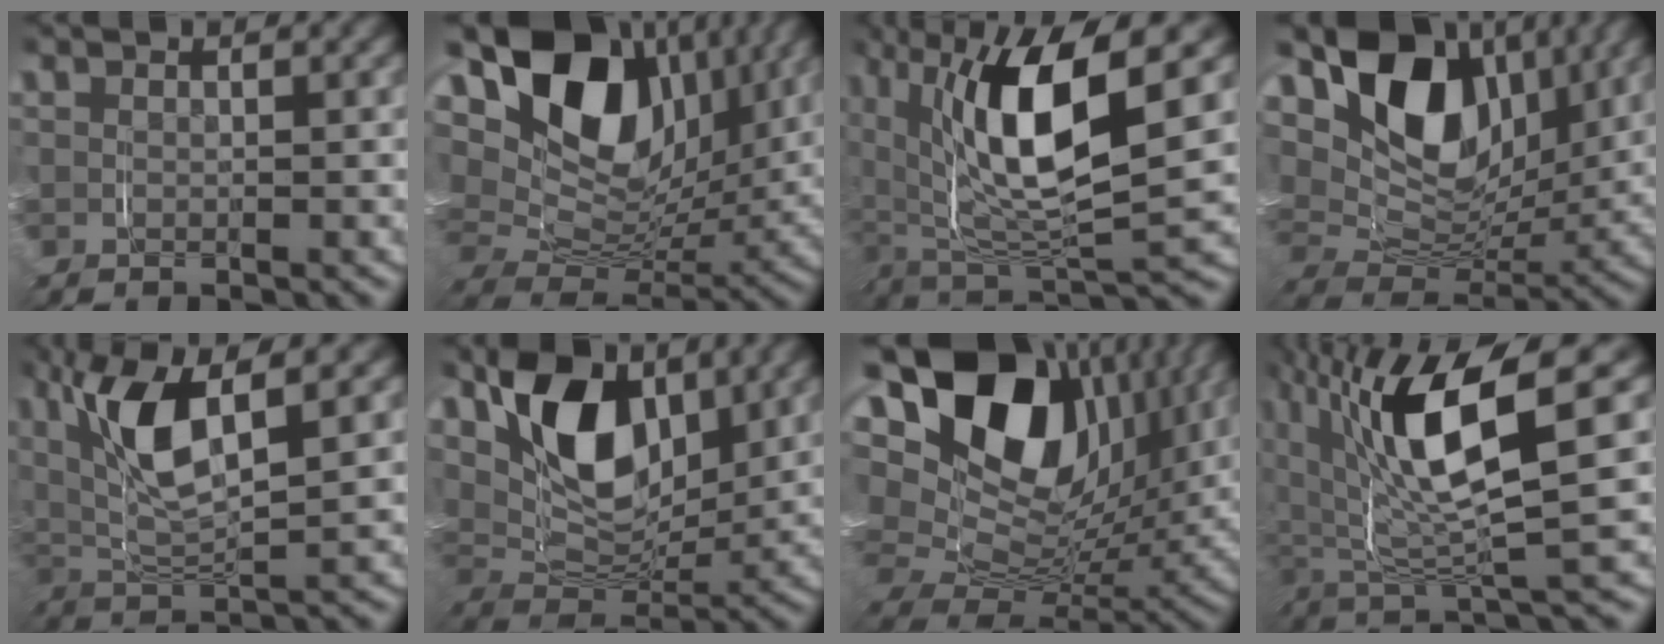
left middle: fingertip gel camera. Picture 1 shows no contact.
{"total": 17.9, "force": [4.0, 11.9, 12.7], "torque": [-0.219, -0.006, 0.056]}
{"total": 11.5, "force": [2.2, 4.7, 10.2], "torque": [-0.194, -0.002, 0.038]}
{"total": 15.1, "force": [4.2, 9.9, 10.6], "torque": [-0.197, -0.007, 0.058]}
{"total": 7.2, "force": [2.7, 2.6, 6.1], "torque": [-0.136, 0.003, 0.044]}
{"total": 11.0, "force": [3.7, 6.7, 7.9], "torque": [-0.154, -0.004, 0.052]}
{"total": 22.2, "force": [3.5, 14.9, 16.1], "torque": [-0.255, 0.003, 0.045]}
{"total": 10.5, "force": [2.1, 3.5, 9.6], "torque": [-0.186, 0.003, 0.029]}